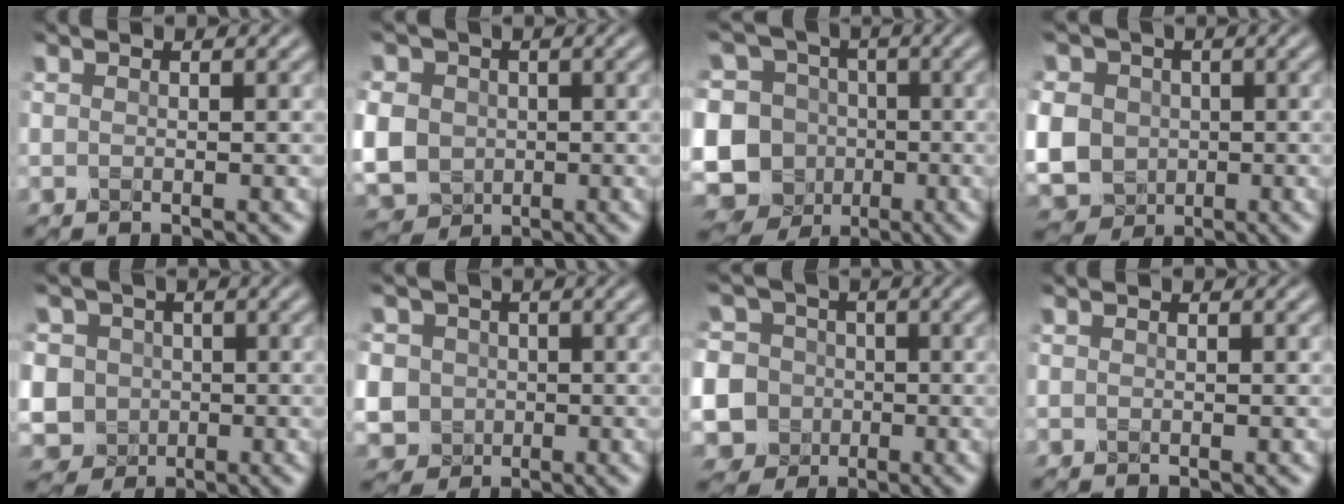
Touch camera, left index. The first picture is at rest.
{"total": 7.4, "force": [-0.5, 6.5, 3.5], "torque": [-0.097, -0.006, -0.030]}
{"total": 17.7, "force": [-4.2, 16.7, 4.5], "torque": [-0.139, 0.005, -0.100]}
{"total": 10.4, "force": [-0.4, 9.2, 4.8], "torque": [-0.119, -0.005, -0.045]}
{"total": 9.2, "force": [-0.1, 8.7, 2.8], "torque": [-0.083, 0.006, -0.025]}
{"total": 8.1, "force": [-0.4, 7.8, 2.4], "torque": [-0.071, 0.004, -0.029]}
{"total": 15.4, "force": [-3.8, 14.4, 3.9], "torque": [-0.135, -0.020, -0.100]}
{"total": 0.0}